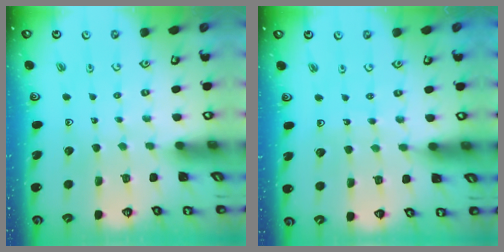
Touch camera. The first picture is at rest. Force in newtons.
{"total": 6.6, "press": 6.2, "slide": 2.2}